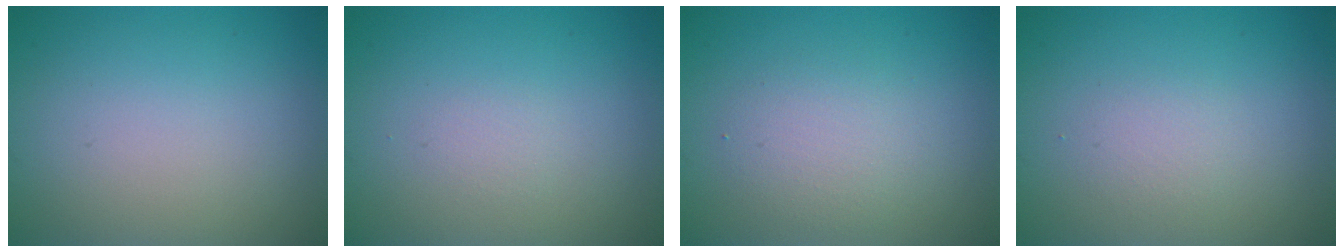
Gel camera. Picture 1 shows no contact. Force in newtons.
{"total": 0.6, "press": 0.6, "slide": 0.0}
{"total": 2.6, "press": 2.6, "slide": 0.2}
{"total": 1.3, "press": 1.3, "slide": 0.0}